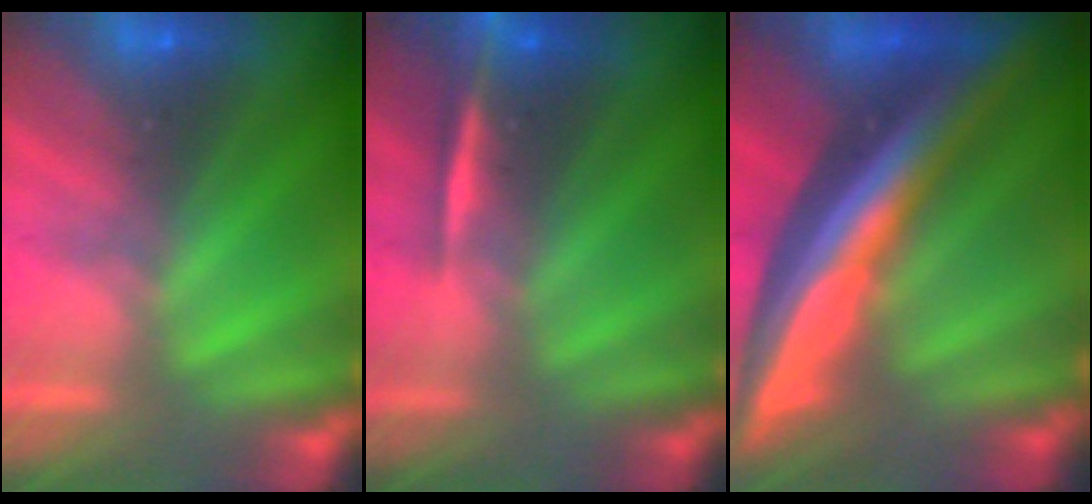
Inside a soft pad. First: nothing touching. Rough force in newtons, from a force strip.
{"total": 2.3}
{"total": 8.2}